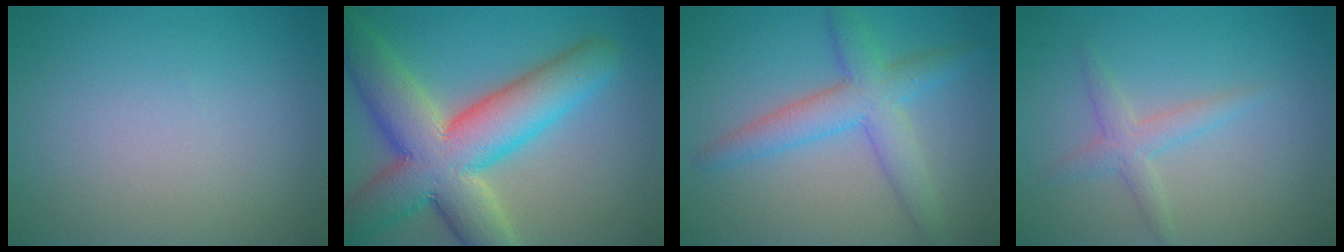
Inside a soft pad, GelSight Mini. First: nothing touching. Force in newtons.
{"total": 12.1, "press": 12.1, "slide": 0.7}
{"total": 4.8, "press": 4.8, "slide": 0.1}
{"total": 2.1, "press": 2.1, "slide": 0.1}